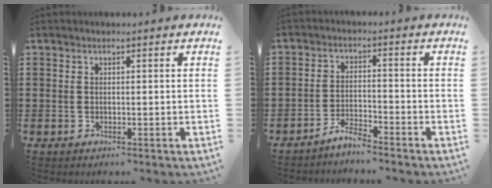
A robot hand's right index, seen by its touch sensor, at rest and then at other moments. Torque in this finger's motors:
{"motor_torque": [0.44, 1.22, -1.05, -0.21]}